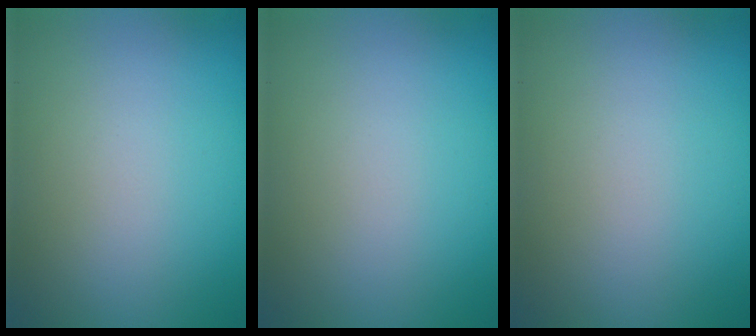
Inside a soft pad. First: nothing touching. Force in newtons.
{"total": 0.0}
{"total": 0.0}